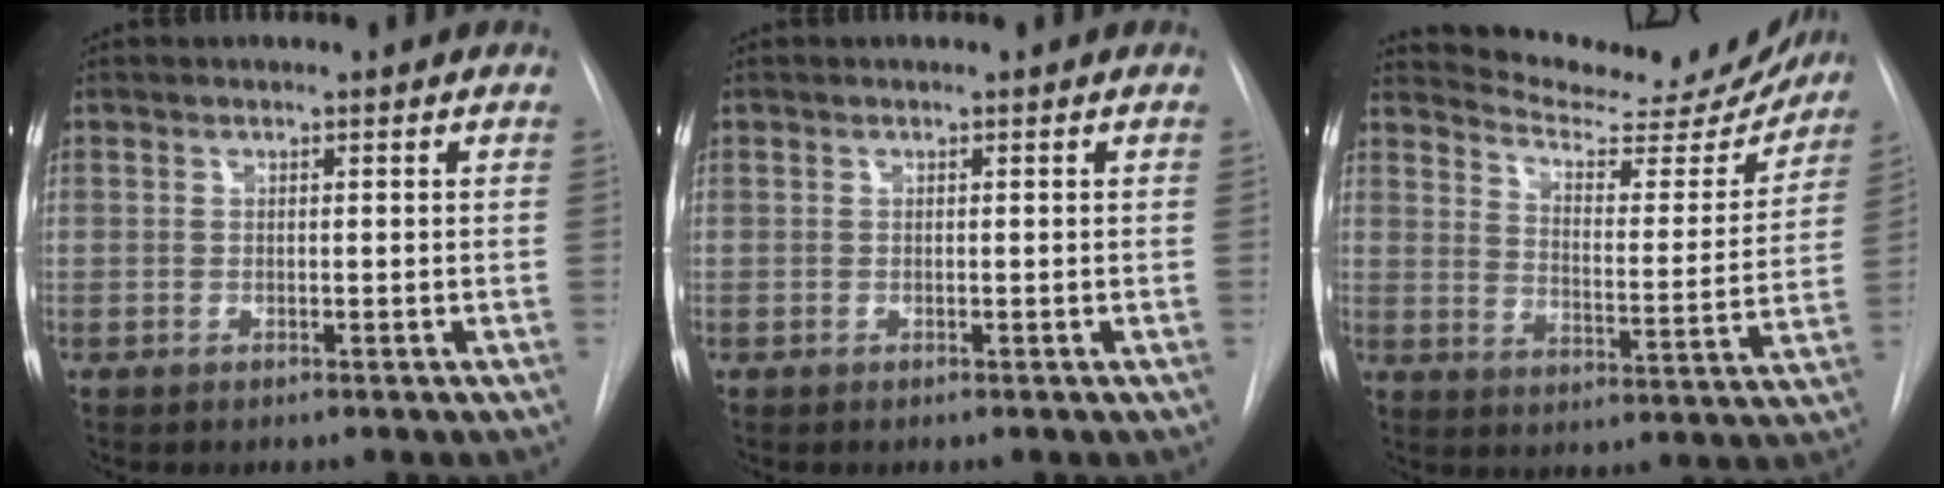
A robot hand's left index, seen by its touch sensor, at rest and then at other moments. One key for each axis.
{"total": 0.0}
{"total": 17.4, "fx": 16.7, "fy": 2.9, "fz": 4.0, "tx": -0.052, "ty": -0.049, "tz": 0.218}